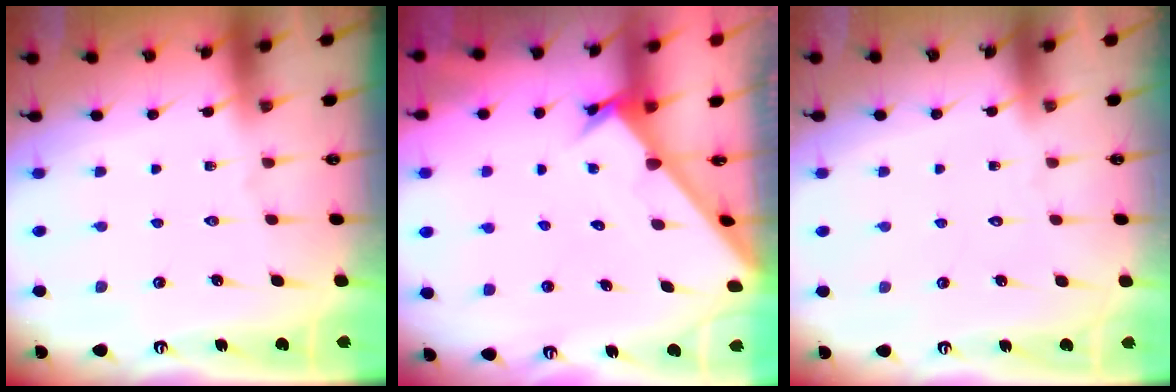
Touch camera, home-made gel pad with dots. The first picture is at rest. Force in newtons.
{"total": 2.8, "press": 2.8, "slide": 0.3}
{"total": 1.7, "press": 1.7, "slide": 0.1}